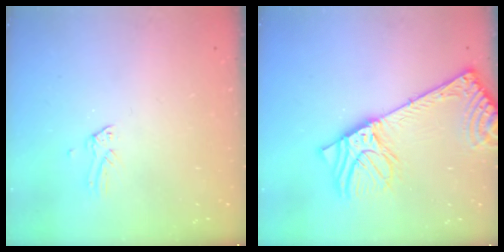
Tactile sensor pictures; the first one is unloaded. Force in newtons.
{"total": 14.7, "press": 14.3, "slide": 3.6}